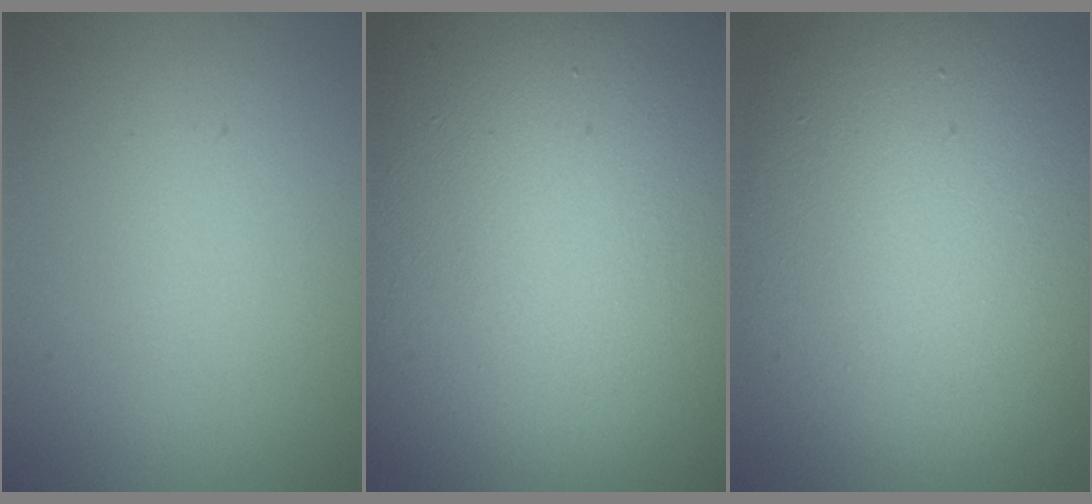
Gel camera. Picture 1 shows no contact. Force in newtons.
{"total": 24.8, "press": 24.8, "slide": 1.1}
{"total": 14.2, "press": 14.2, "slide": 0.1}